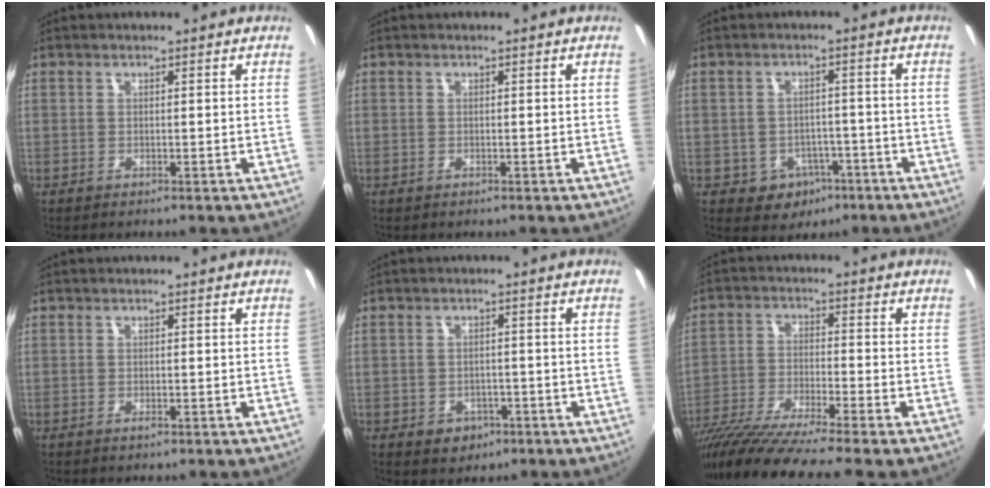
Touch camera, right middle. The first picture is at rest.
{"total": 0.0}
{"total": 6.1, "force": [-2.9, 5.1, 1.7], "torque": [-0.044, 0.012, -0.025]}
{"total": 0.6, "force": [-0.4, 0.2, 0.4], "torque": [-0.007, -0.001, -0.007]}
{"total": 4.6, "force": [-2.3, 3.6, 1.7], "torque": [-0.041, -0.001, -0.026]}
{"total": 14.9, "force": [-12.4, -1.3, 8.1], "torque": [-0.169, -0.045, -0.225]}